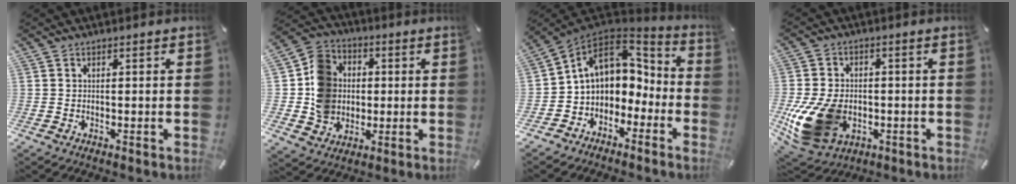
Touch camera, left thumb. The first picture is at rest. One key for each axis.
{"total": 12.4, "fx": -0.3, "fy": 11.3, "fz": 5.0, "tx": -0.090, "ty": 0.021, "tz": 0.001}
{"total": 9.3, "fx": 1.2, "fy": 8.4, "fz": 3.9, "tx": -0.069, "ty": -0.006, "tz": 0.030}
{"total": 15.7, "fx": -3.6, "fy": 11.4, "fz": 10.2, "tx": -0.221, "ty": 0.012, "tz": -0.059}